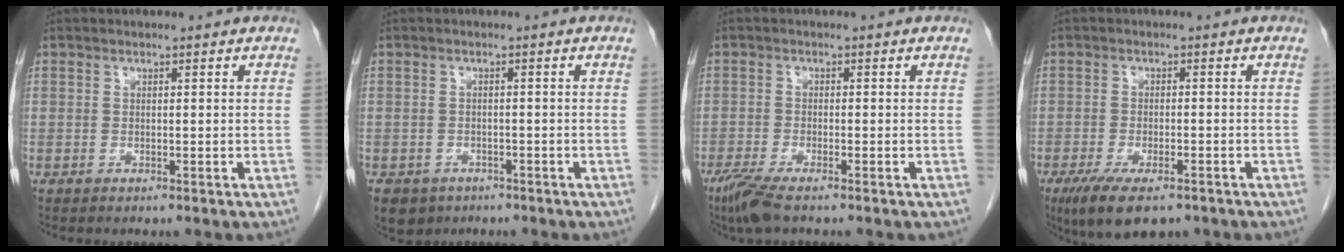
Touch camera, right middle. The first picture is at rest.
{"total": 4.5, "force": [-3.0, 3.3, 0.7], "torque": [-0.012, 0.003, -0.044]}
{"total": 4.7, "force": [-3.5, 0.6, 3.2], "torque": [-0.066, -0.014, -0.066]}
{"total": 8.5, "force": [-5.8, 2.8, 5.5], "torque": [-0.090, -0.015, -0.092]}